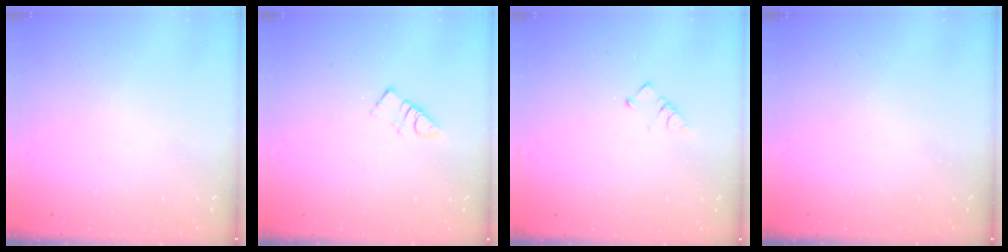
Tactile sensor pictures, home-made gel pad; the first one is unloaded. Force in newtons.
{"total": 3.9, "press": 3.9, "slide": 0.3}
{"total": 1.9, "press": 1.9, "slide": 0.3}
{"total": 0.0}